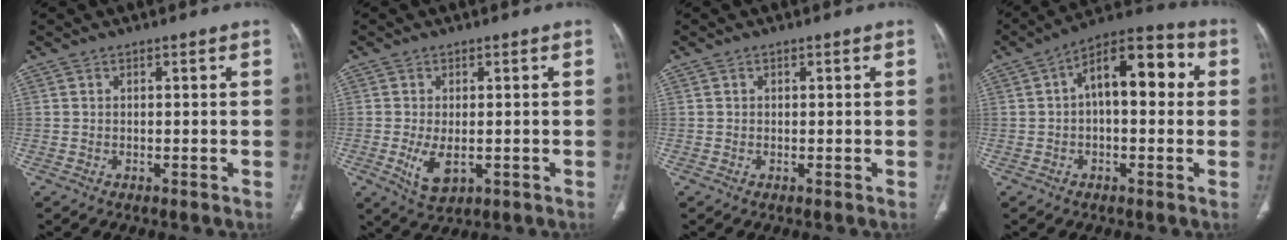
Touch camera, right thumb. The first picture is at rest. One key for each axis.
{"total": 5.3, "fx": -1.3, "fy": 2.7, "fz": 4.3, "tx": -0.082, "ty": -0.012, "tz": -0.014}
{"total": 0.0}
{"total": 13.7, "fx": 2.1, "fy": 6.9, "fz": 11.7, "tx": -0.149, "ty": 0.041, "tz": 0.023}